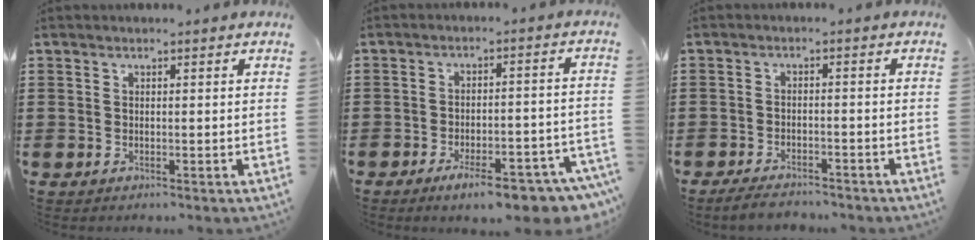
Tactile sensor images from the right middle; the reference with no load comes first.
{"total": 8.1, "force": [-5.8, 1.6, 5.4], "torque": [-0.083, 0.004, -0.099]}
{"total": 3.1, "force": [-2.9, 0.5, 0.9], "torque": [-0.022, 0.000, -0.061]}